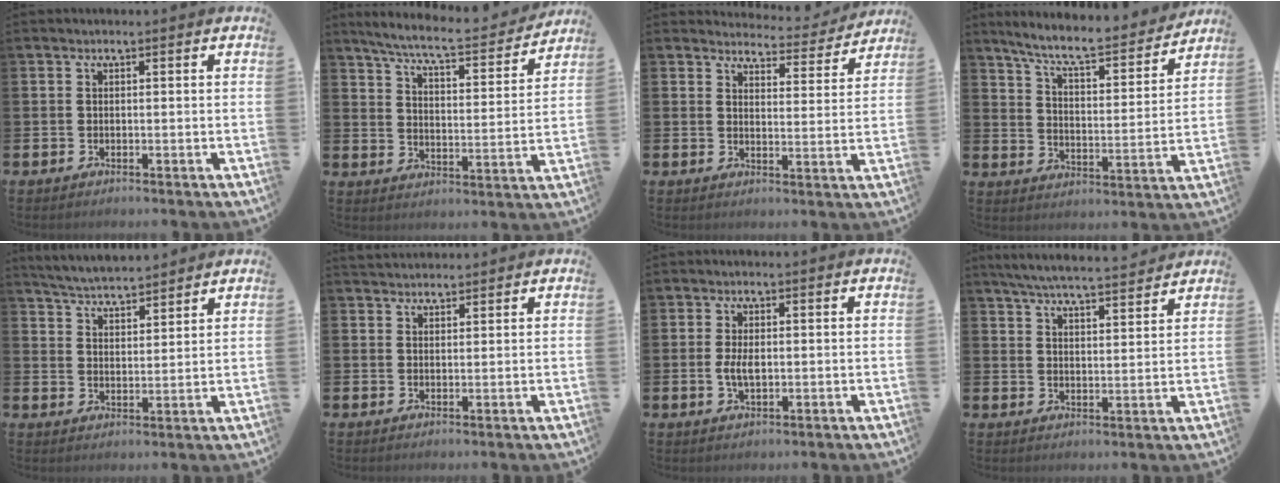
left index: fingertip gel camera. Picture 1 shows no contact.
{"total": 6.9, "force": [6.3, 0.5, 2.8], "torque": [-0.084, -0.042, 0.105]}
{"total": 4.2, "force": [4.1, 1.0, 0.3], "torque": [-0.010, -0.033, 0.066]}
{"total": 7.9, "force": [7.2, 1.1, 3.2], "torque": [-0.089, -0.051, 0.120]}
{"total": 4.8, "force": [4.7, 0.2, 0.3], "torque": [-0.030, -0.028, 0.086]}
{"total": 2.2, "force": [2.2, 0.6, 0.0], "torque": [0.004, -0.009, 0.039]}
{"total": 3.0, "force": [0.0, 1.5, 2.6], "torque": [-0.039, 0.000, -0.004]}
{"total": 5.9, "force": [5.7, 0.2, 1.5], "torque": [-0.050, -0.032, 0.102]}